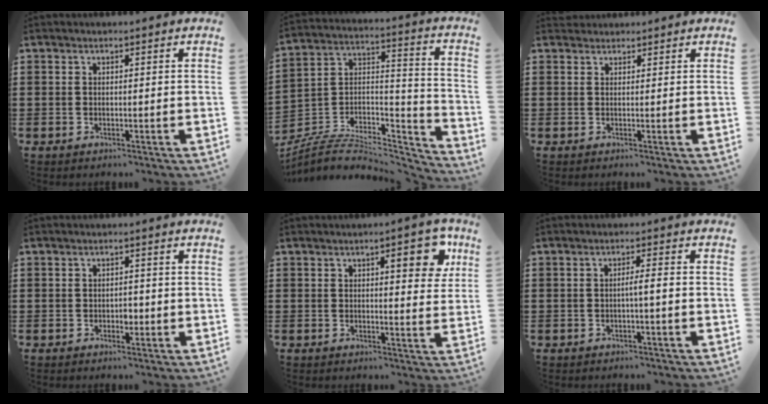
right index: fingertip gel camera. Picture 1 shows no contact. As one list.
[{"total": 6.3, "force": [-4.9, 3.0, 2.4], "torque": [-0.056, 0.002, -0.100]}, {"total": 1.1, "force": [1.0, 0.4, -0.2], "torque": [0.003, 0.003, 0.021]}, {"total": 1.5, "force": [-0.3, 1.0, 1.2], "torque": [-0.021, 0.003, -0.006]}, {"total": 6.4, "force": [2.8, 2.1, 5.3], "torque": [-0.069, -0.005, 0.038]}, {"total": 1.9, "force": [-0.5, -0.1, 1.8], "torque": [-0.031, -0.001, -0.010]}]